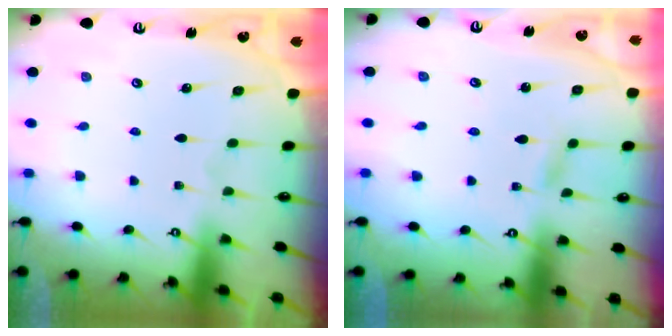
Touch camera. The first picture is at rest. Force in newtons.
{"total": 2.1, "press": 2.1, "slide": 0.2}